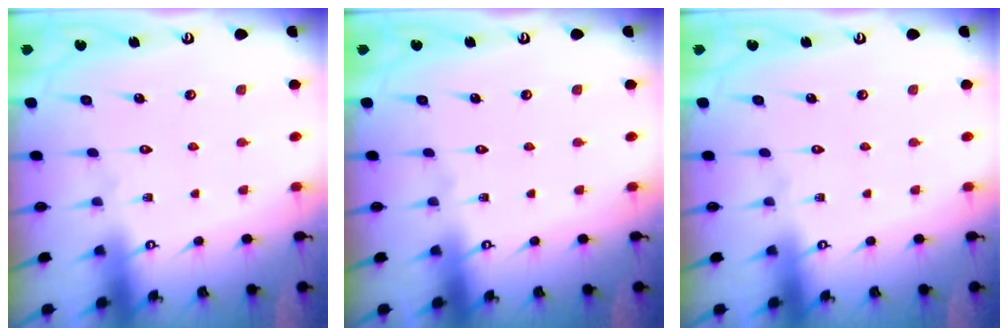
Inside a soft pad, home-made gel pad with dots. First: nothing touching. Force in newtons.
{"total": 0.0}
{"total": 0.0}